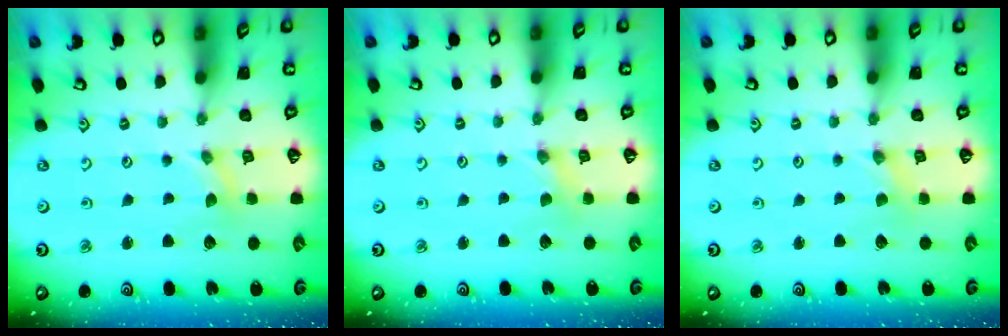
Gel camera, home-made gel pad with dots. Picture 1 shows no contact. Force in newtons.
{"total": 0.0}
{"total": 0.0}